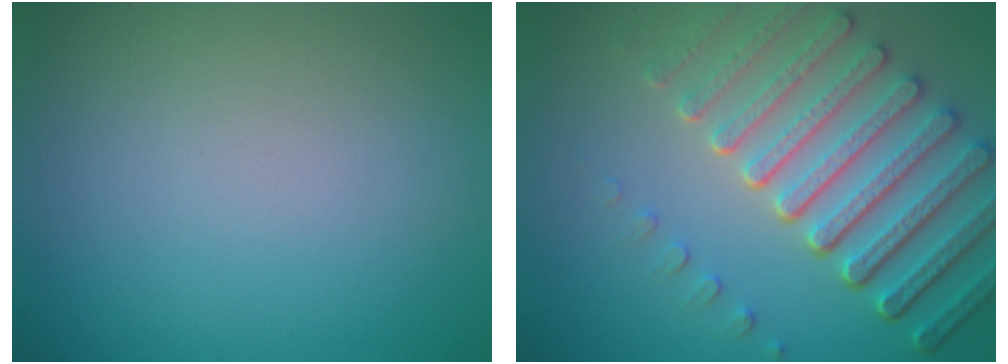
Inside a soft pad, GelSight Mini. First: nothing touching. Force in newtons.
{"total": 7.5, "press": 5.6, "slide": 5.0}